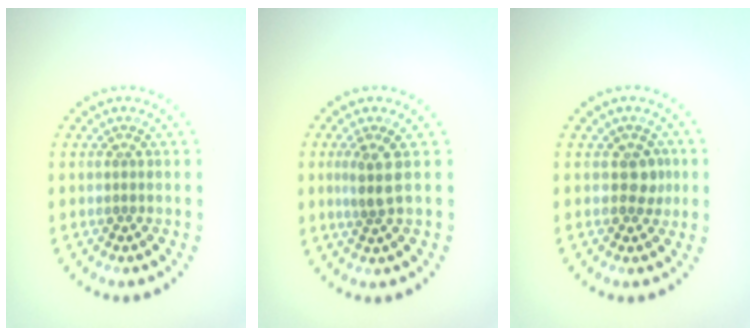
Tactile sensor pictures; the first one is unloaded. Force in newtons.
{"total": 2.2, "press": 1.8, "slide": 1.3}
{"total": 1.7, "press": 1.6, "slide": 0.7}